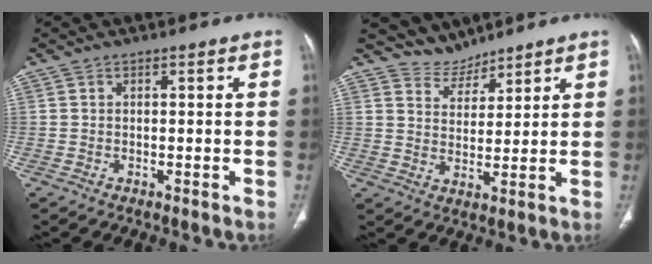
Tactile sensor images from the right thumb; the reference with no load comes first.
{"total": 5.0, "force": [4.6, 1.7, -0.7], "torque": [0.031, -0.037, 0.092]}